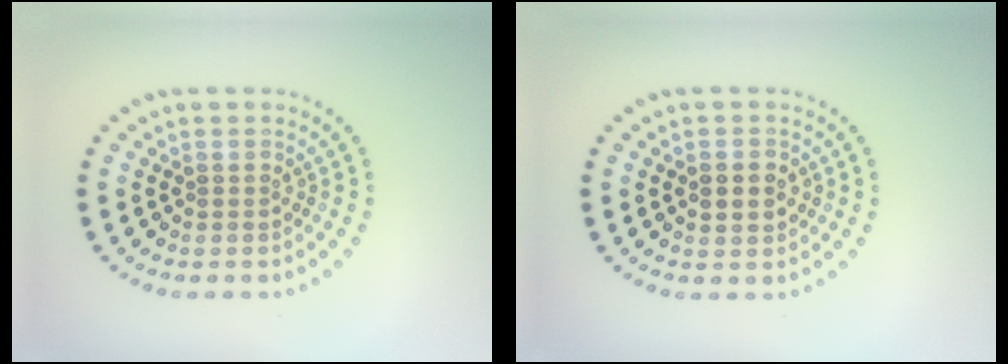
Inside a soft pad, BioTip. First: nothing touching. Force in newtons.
{"total": 2.0, "press": 1.9, "slide": 0.2}